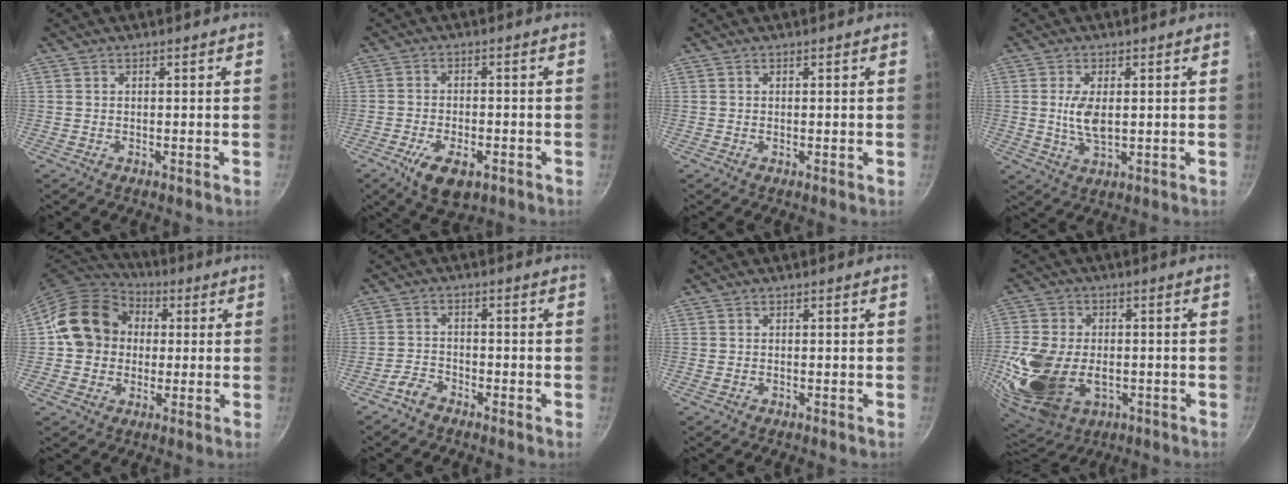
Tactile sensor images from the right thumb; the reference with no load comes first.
{"total": 8.7, "force": [-4.2, 4.3, 6.3], "torque": [-0.106, 0.010, -0.067]}
{"total": 0.0}
{"total": 5.9, "force": [0.6, 2.8, 5.2], "torque": [-0.101, -0.007, 0.013]}
{"total": 16.1, "force": [1.9, 13.7, 8.3], "torque": [-0.122, 0.031, 0.020]}
{"total": 3.1, "force": [-2.5, 1.5, 1.0], "torque": [-0.019, 0.027, -0.051]}
{"total": 0.7, "force": [-0.1, 0.6, 0.5], "torque": [-0.009, 0.001, -0.002]}
{"total": 20.5, "force": [-3.7, 13.9, 14.7], "torque": [-0.306, 0.005, -0.051]}